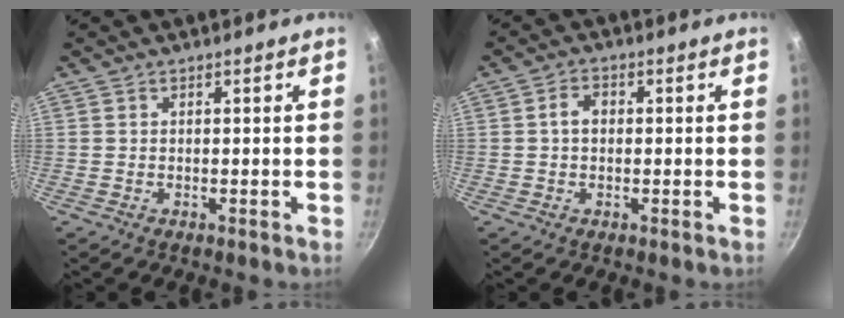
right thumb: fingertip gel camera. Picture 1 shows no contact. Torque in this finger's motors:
{"motor_torque": [0.04, 1.16, 0.51, -0.33, 0.05]}